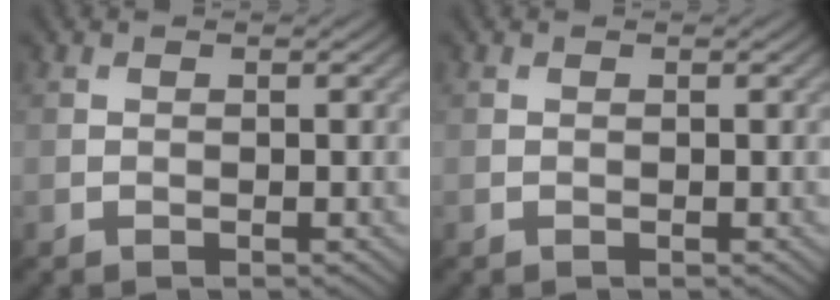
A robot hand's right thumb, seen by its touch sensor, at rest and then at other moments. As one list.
[{"total": 0.0}]